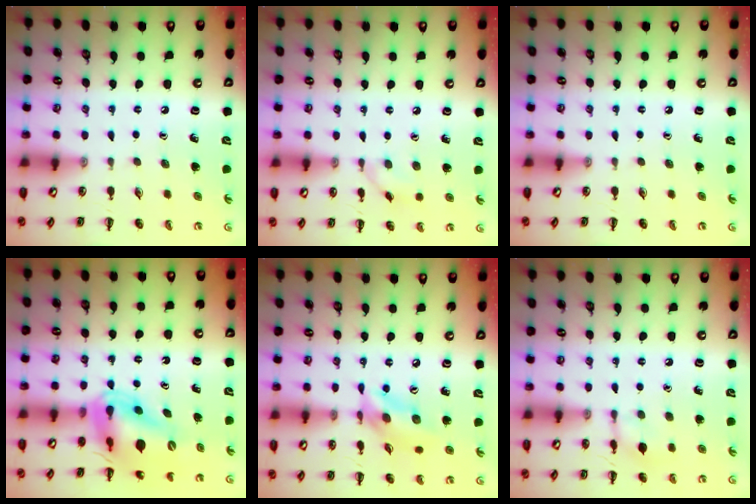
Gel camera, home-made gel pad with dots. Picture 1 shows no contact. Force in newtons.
{"total": 4.3, "press": 3.9, "slide": 1.8}
{"total": 0.0}
{"total": 14.0, "press": 13.5, "slide": 4.0}
{"total": 11.5, "press": 11.2, "slide": 2.2}
{"total": 7.2, "press": 7.1, "slide": 1.4}